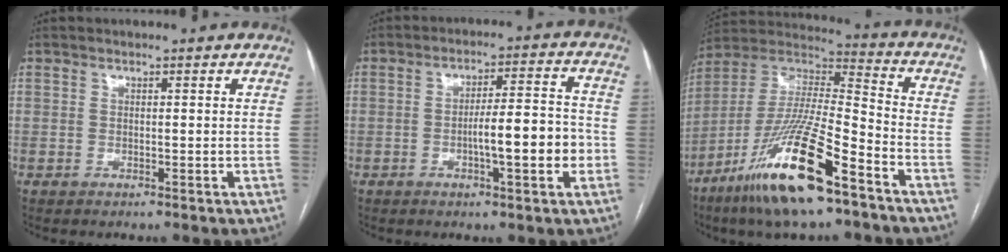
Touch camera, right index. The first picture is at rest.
{"total": 9.0, "force": [-2.4, 1.3, 8.6], "torque": [-0.134, 0.017, -0.036]}
{"total": 21.0, "force": [-12.3, 2.8, 16.8], "torque": [-0.349, -0.034, -0.227]}